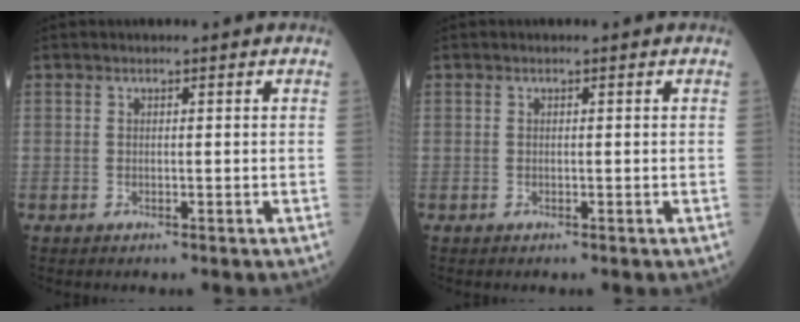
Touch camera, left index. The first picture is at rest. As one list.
[{"total": 0.0}]